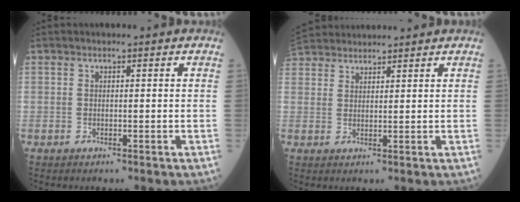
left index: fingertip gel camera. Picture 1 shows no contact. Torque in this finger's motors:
{"motor_torque": [0.74, -1.40, 0.19, 0.06]}